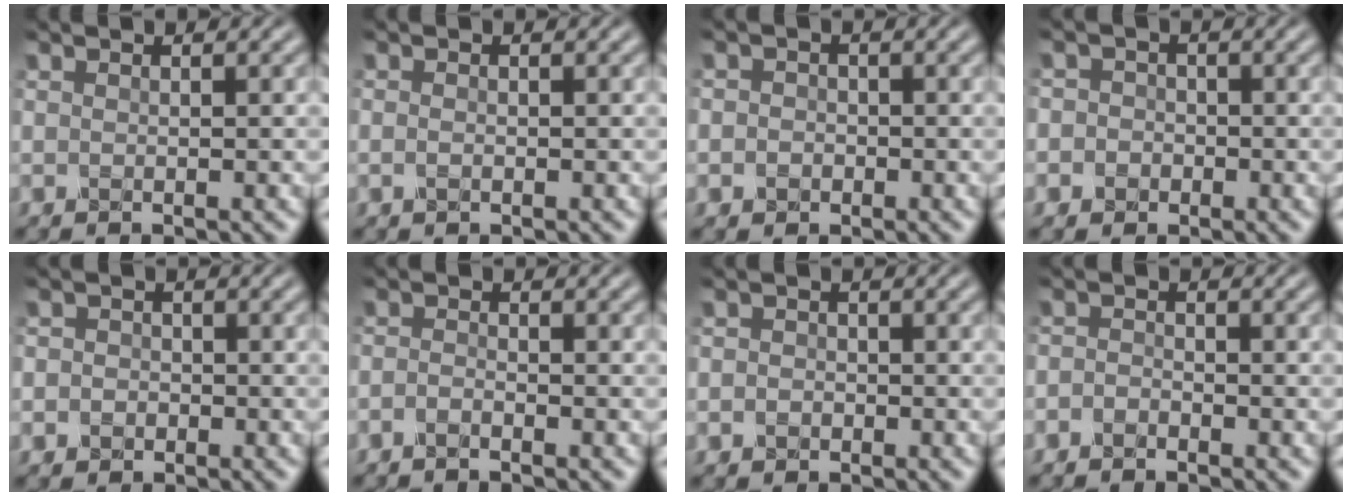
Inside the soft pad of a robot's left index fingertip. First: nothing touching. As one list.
[{"total": 0.7, "force": [-0.2, 0.5, 0.5], "torque": [-0.013, -0.001, -0.005]}, {"total": 1.7, "force": [-0.2, 1.5, 0.6], "torque": [0.006, 0.002, -0.014]}, {"total": 2.9, "force": [-0.5, 2.7, 0.7], "torque": [0.014, 0.011, -0.037]}, {"total": 2.0, "force": [-0.1, 1.9, 0.8], "torque": [0.006, 0.003, -0.019]}, {"total": 1.0, "force": [-0.8, 0.3, 0.6], "torque": [-0.015, 0.000, -0.019]}, {"total": 1.3, "force": [-0.4, 1.1, 0.5], "torque": [0.002, -0.003, -0.012]}, {"total": 1.1, "force": [-0.8, 0.6, 0.4], "torque": [-0.008, 0.002, -0.020]}]